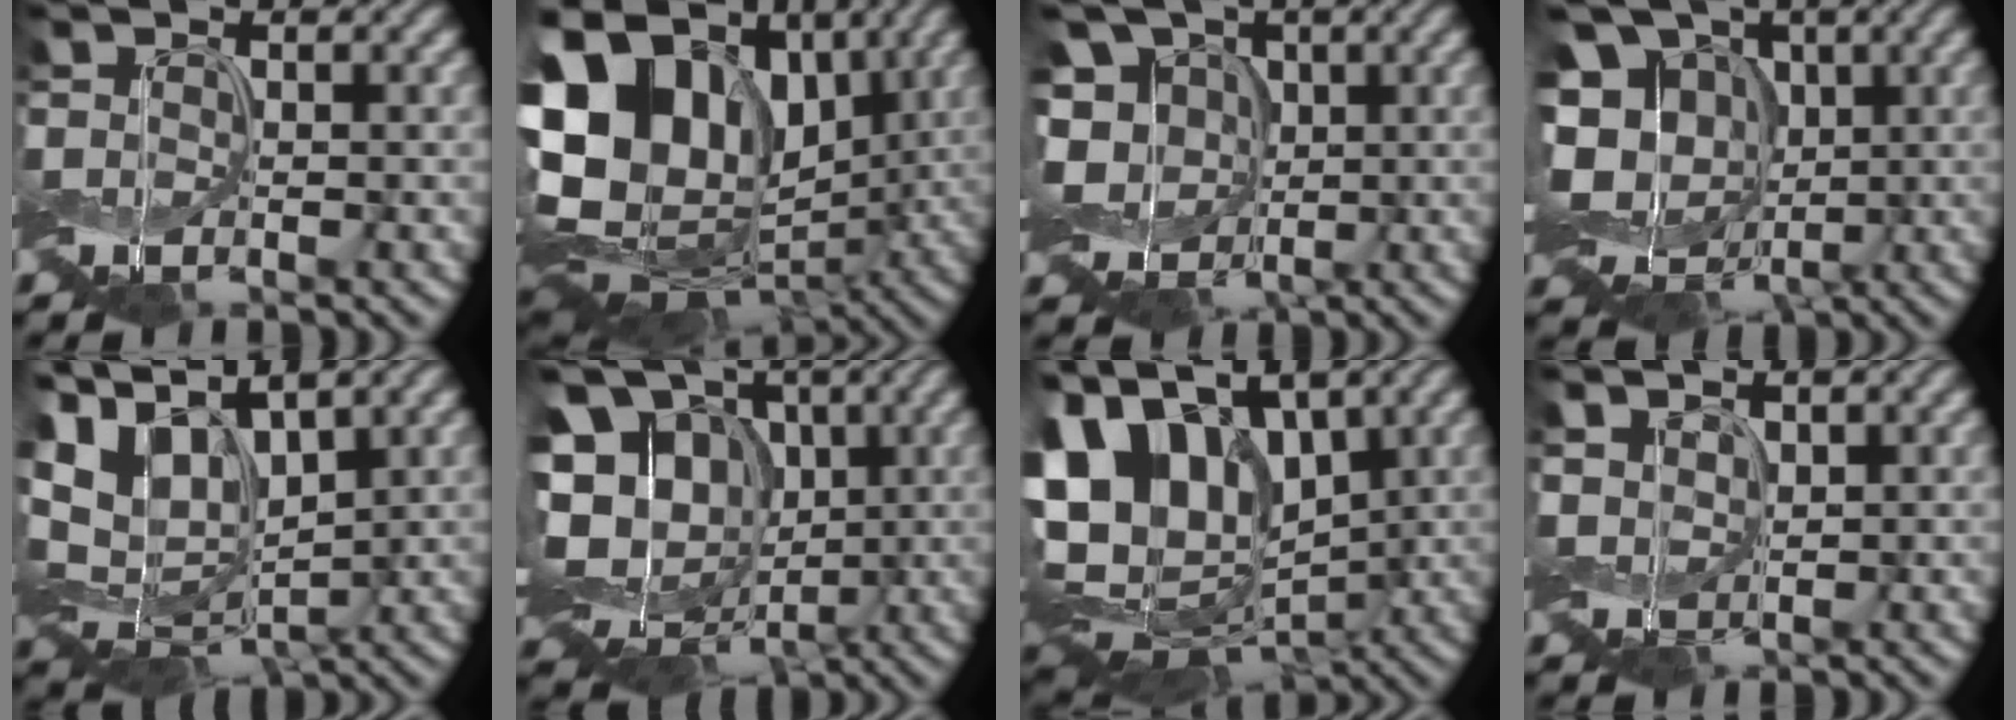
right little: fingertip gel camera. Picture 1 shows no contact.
{"total": 17.1, "force": [2.2, 12.9, 11.1], "torque": [-0.198, 0.018, 0.050]}
{"total": 11.6, "force": [1.1, 9.8, 6.2], "torque": [-0.138, 0.011, -0.004]}
{"total": 15.6, "force": [2.2, 12.7, 8.8], "torque": [-0.209, 0.003, 0.033]}
{"total": 11.4, "force": [4.0, 7.0, 8.0], "torque": [-0.160, 0.015, 0.078]}
{"total": 17.2, "force": [2.8, 13.5, 10.2], "torque": [-0.225, 0.015, 0.047]}
{"total": 14.9, "force": [1.7, 10.2, 10.8], "torque": [-0.182, 0.009, 0.034]}
{"total": 2.0, "force": [0.5, 1.5, 1.2], "torque": [-0.032, 0.000, 0.004]}